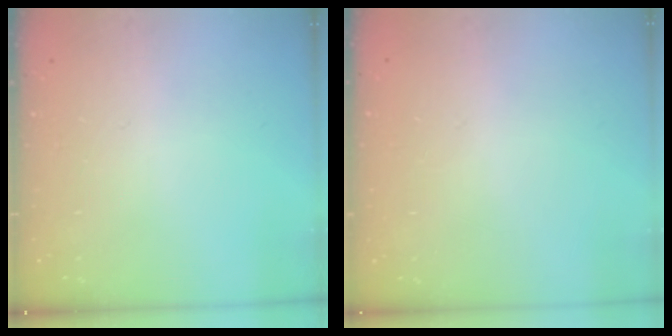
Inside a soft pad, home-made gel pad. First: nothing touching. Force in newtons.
{"total": 0.0}